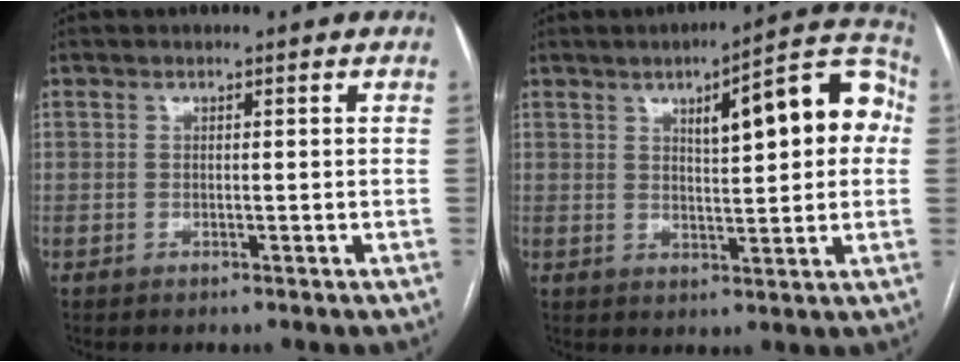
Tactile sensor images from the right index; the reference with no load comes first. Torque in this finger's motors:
{"motor_torque": [0.58, 0.47, 0.27, 0.10]}